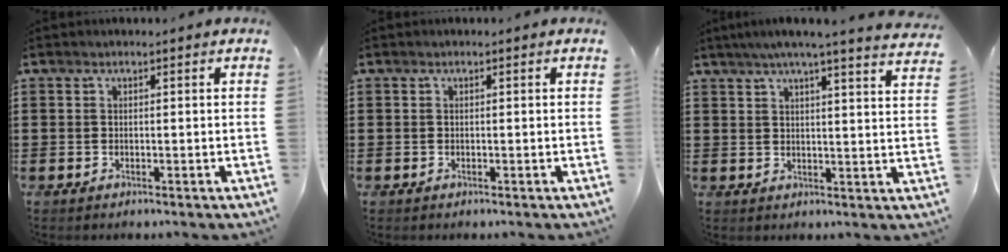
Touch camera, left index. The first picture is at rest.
{"total": 0.0}
{"total": 5.0, "force": [4.2, -0.7, 2.5], "torque": [-0.064, -0.019, 0.071]}